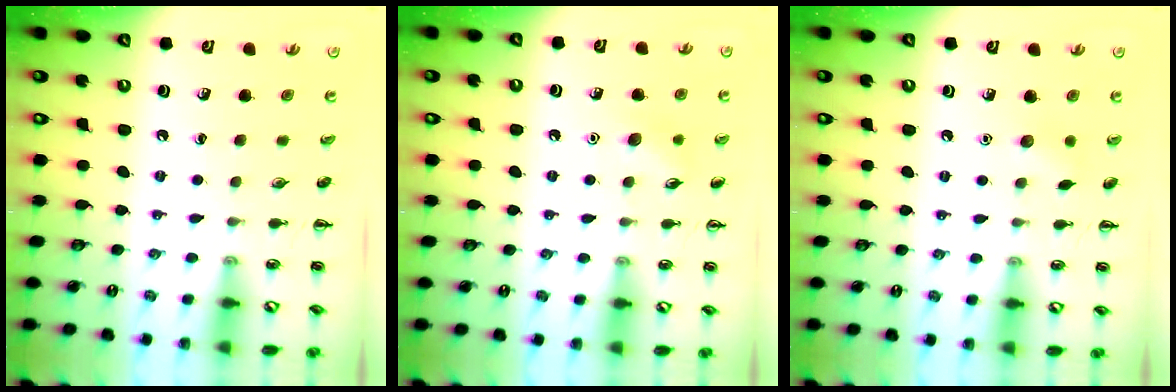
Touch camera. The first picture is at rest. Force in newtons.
{"total": 7.6, "press": 7.4, "slide": 1.9}
{"total": 5.1, "press": 5.0, "slide": 1.1}